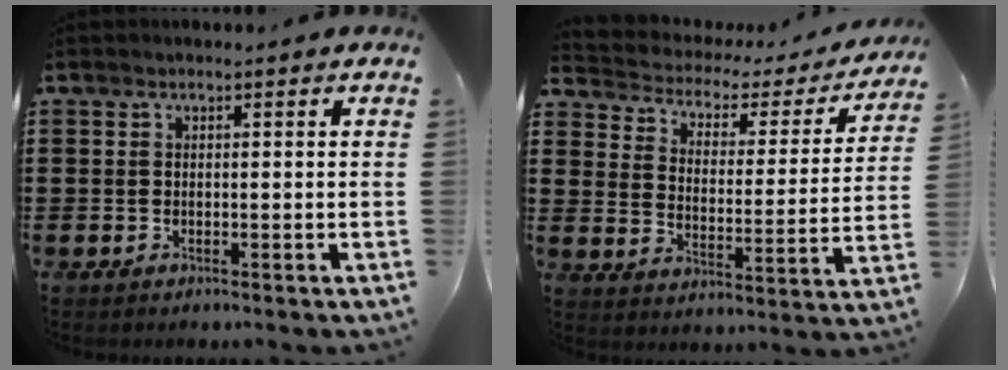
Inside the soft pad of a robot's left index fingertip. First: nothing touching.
{"total": 2.5, "force": [1.6, 1.7, 0.8], "torque": [-0.032, -0.014, 0.018]}